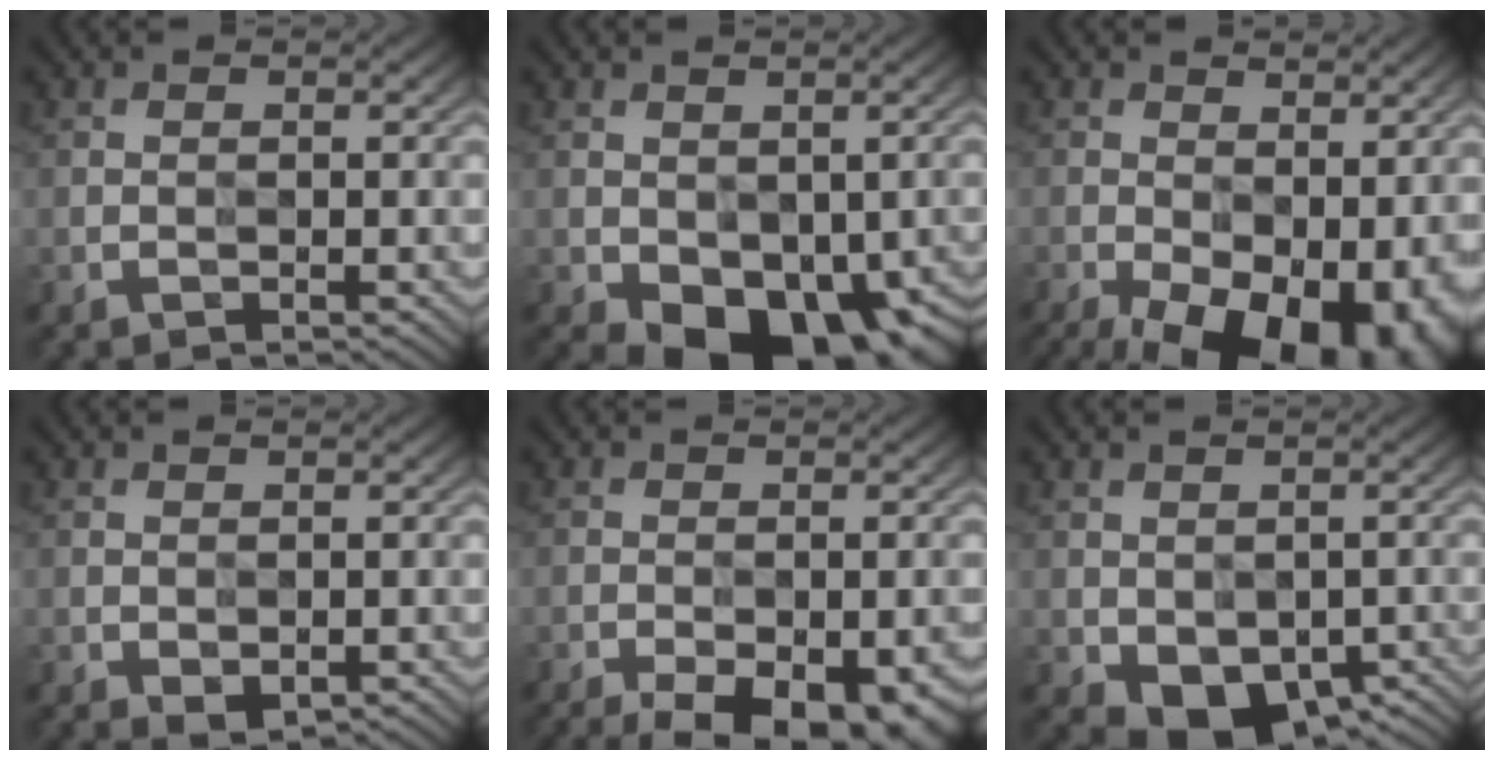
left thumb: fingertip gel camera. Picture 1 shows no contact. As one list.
[{"total": 8.6, "force": [-3.8, 5.0, 5.9], "torque": [-0.097, -0.013, -0.055]}, {"total": 17.4, "force": [-7.8, 9.5, 12.4], "torque": [-0.190, -0.031, -0.085]}, {"total": 1.3, "force": [-0.7, 0.9, 0.8], "torque": [-0.016, -0.003, -0.010]}, {"total": 9.9, "force": [-6.7, 3.6, 6.4], "torque": [-0.101, -0.020, -0.100]}, {"total": 4.3, "force": [-1.9, 2.9, 2.6], "torque": [-0.054, -0.010, -0.029]}]